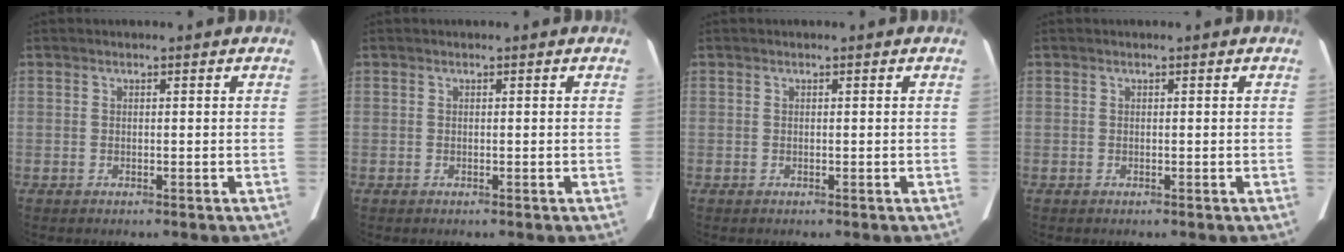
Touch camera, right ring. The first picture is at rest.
{"total": 0.0}
{"total": 0.0}
{"total": 0.0}